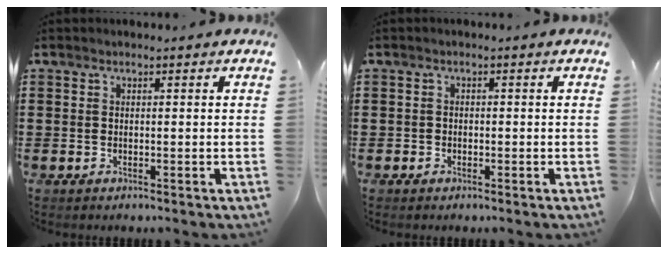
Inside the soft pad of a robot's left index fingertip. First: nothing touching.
{"total": 0.9, "force": [-0.5, 0.7, -0.1], "torque": [-0.003, 0.003, -0.012]}